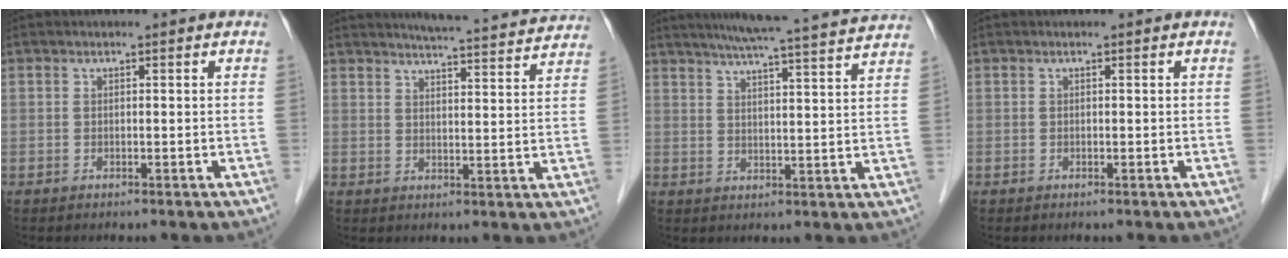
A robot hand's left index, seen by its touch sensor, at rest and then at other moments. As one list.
[{"total": 15.6, "force": [14.8, 0.8, 4.7], "torque": [-0.065, -0.015, 0.175]}, {"total": 18.4, "force": [16.7, -0.5, 7.5], "torque": [-0.127, -0.005, 0.212]}, {"total": 0.0}]